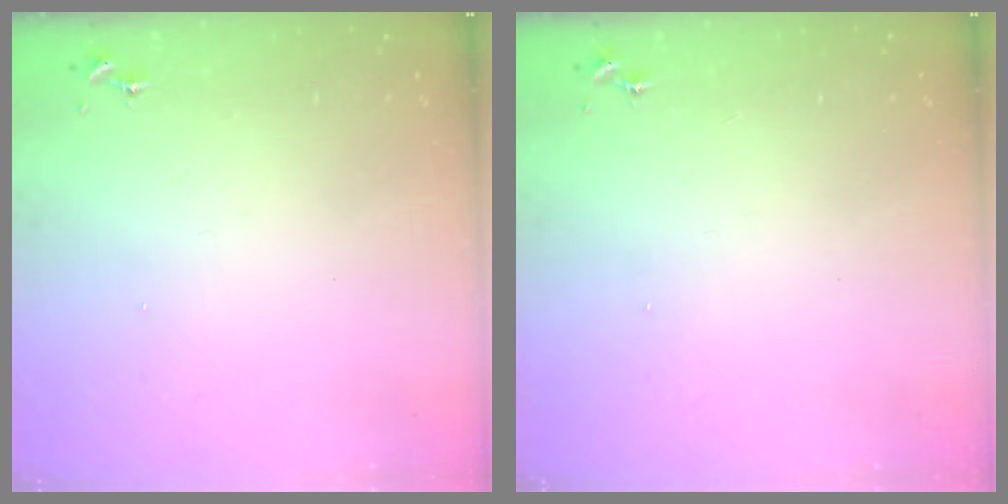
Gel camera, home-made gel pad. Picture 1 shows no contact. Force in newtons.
{"total": 0.0}